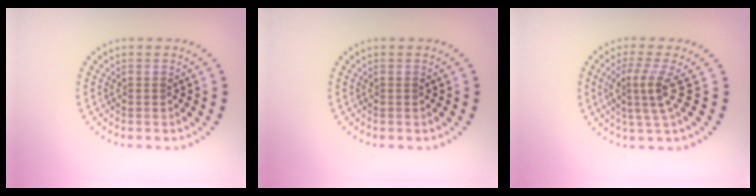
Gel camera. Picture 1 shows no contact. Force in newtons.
{"total": 0.0}
{"total": 3.1, "press": 2.3, "slide": 2.1}